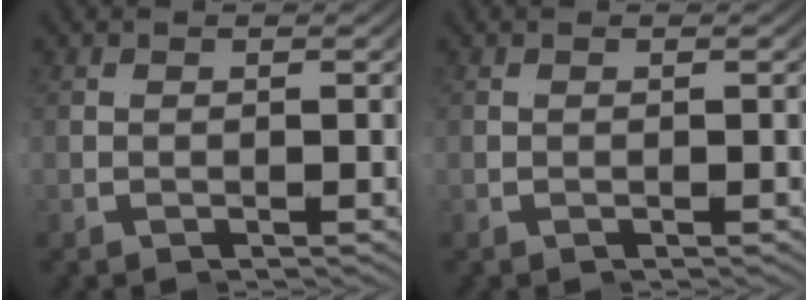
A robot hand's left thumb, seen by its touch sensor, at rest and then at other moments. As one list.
[{"total": 0.0}]